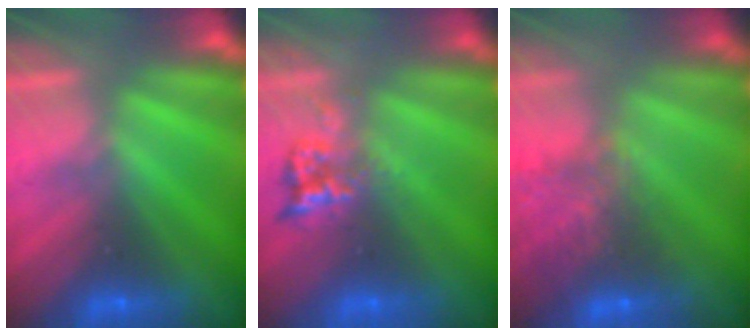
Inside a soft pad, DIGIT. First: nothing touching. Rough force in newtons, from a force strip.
{"total": 2.3}
{"total": 11.3}